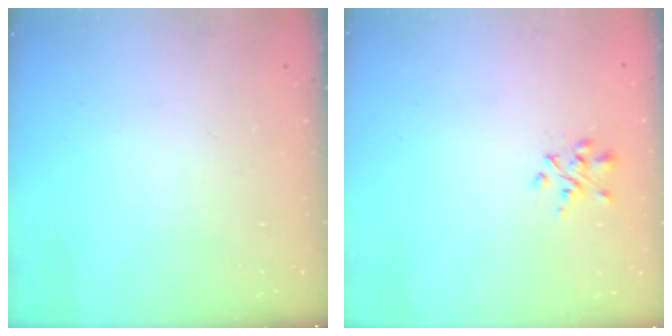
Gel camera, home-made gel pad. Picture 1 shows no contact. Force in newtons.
{"total": 2.0, "press": 1.9, "slide": 0.5}